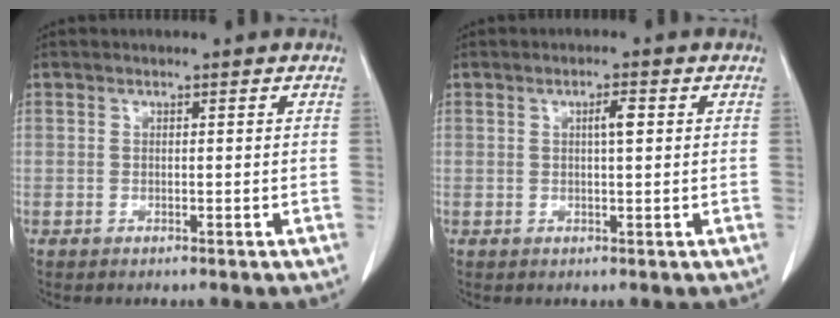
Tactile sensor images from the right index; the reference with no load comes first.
{"total": 2.2, "force": [0.6, 0.3, 2.1], "torque": [-0.036, 0.003, 0.009]}